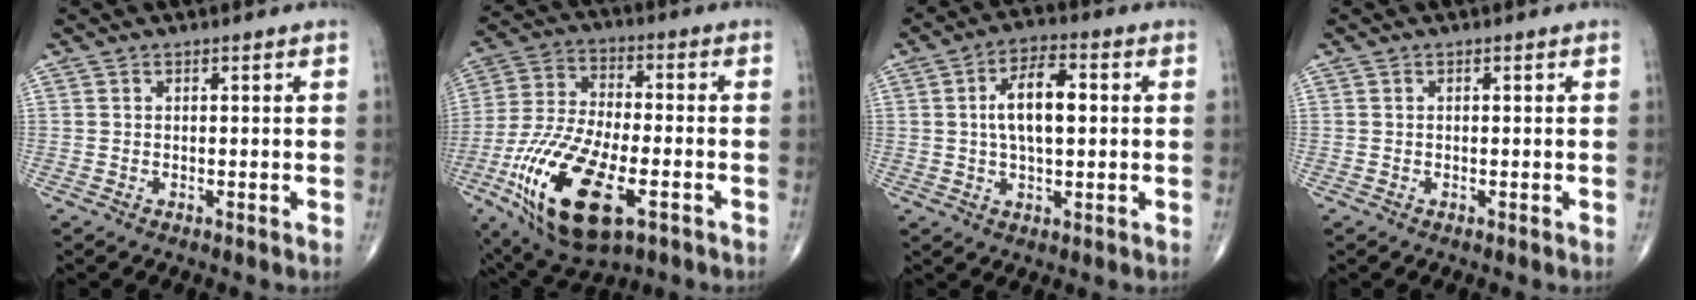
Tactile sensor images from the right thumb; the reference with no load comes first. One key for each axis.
{"total": 21.9, "fx": -8.4, "fy": 9.6, "fz": 17.9, "tx": -0.367, "ty": 0.005, "tz": -0.140}
{"total": 9.5, "fx": 1.1, "fy": 4.3, "fz": 8.4, "tx": -0.137, "ty": 0.012, "tz": 0.015}
{"total": 0.0}